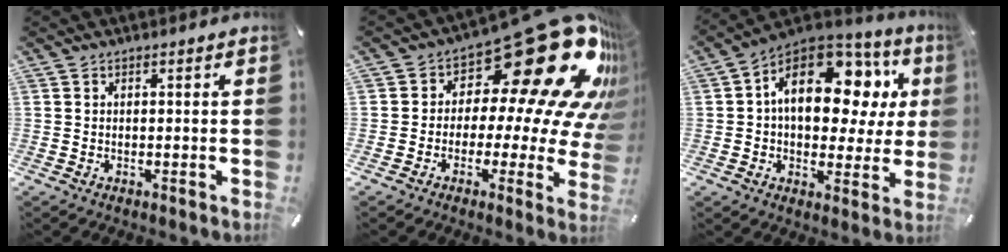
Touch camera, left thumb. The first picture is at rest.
{"total": 26.8, "force": [12.9, 11.7, 20.3], "torque": [-0.267, -0.114, 0.228]}
{"total": 19.0, "force": [5.9, 11.9, 13.6], "torque": [-0.206, -0.028, 0.098]}